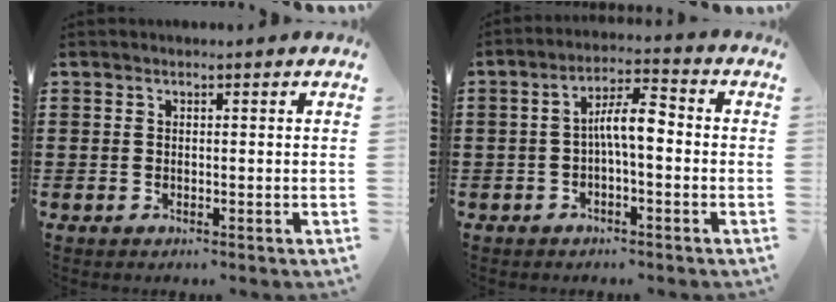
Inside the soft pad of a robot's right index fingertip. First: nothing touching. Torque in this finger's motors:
{"motor_torque": [1.31, -0.54, 0.62, 0.08]}